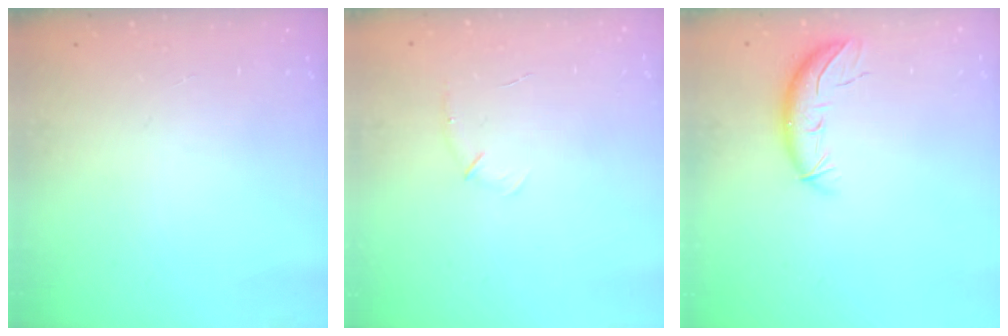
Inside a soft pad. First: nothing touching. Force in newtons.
{"total": 4.1, "press": 4.0, "slide": 1.0}
{"total": 9.6, "press": 9.3, "slide": 2.5}